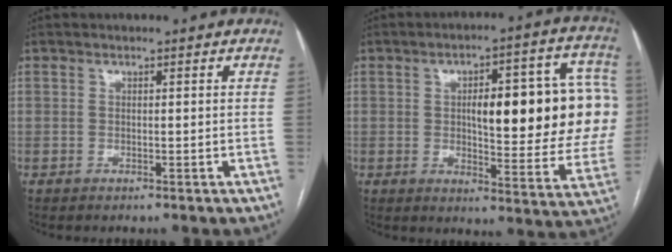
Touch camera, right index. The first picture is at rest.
{"total": 22.7, "force": [2.6, 6.2, 21.7], "torque": [-0.221, 0.038, 0.042]}